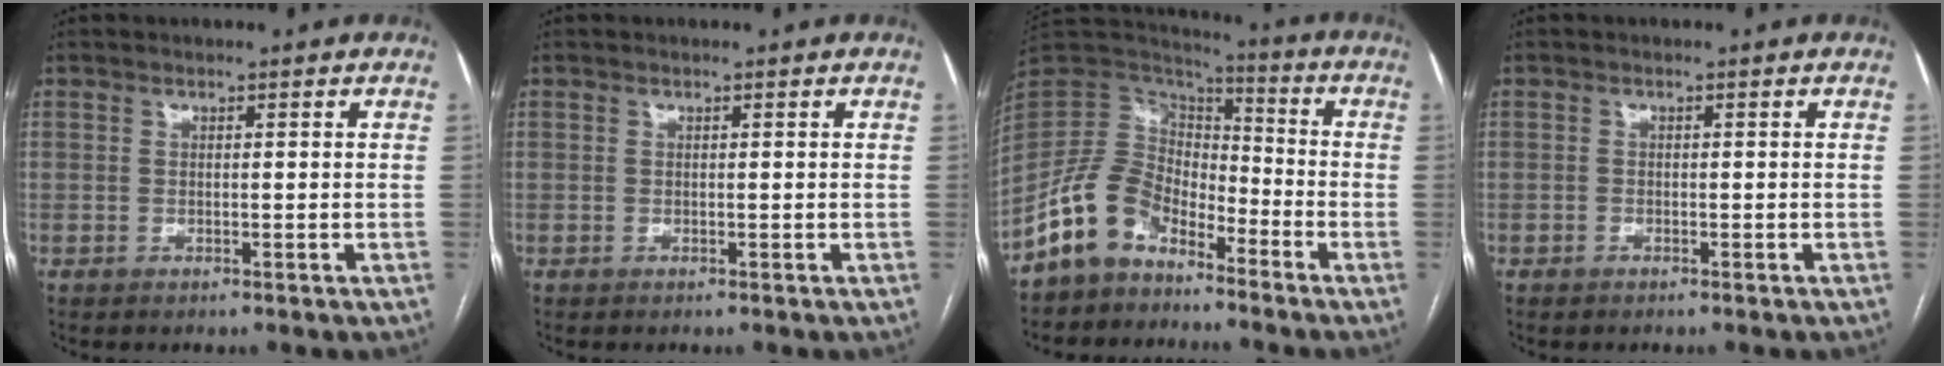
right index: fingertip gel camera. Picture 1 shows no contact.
{"total": 0.0}
{"total": 10.6, "force": [-7.5, 6.2, 4.3], "torque": [-0.092, 0.035, -0.151]}
{"total": 0.6, "force": [-0.5, 0.4, 0.1], "torque": [-0.005, 0.002, -0.009]}